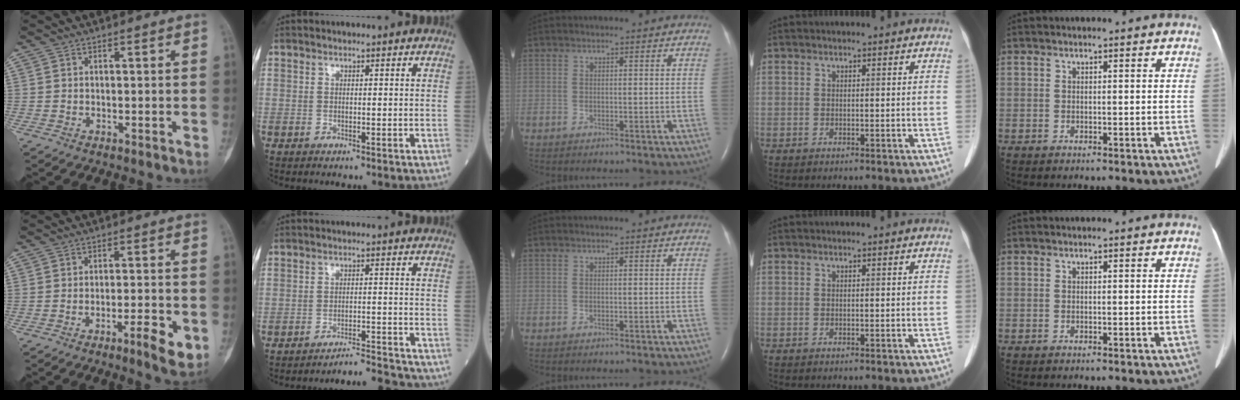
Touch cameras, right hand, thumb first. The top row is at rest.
{"thumb": {"total": 6.3, "force": [-2.6, 1.3, 5.5], "torque": [-0.082, 0.010, -0.036]}, "index": {"total": 5.6, "force": [-5.5, -0.7, -0.5], "torque": [0.014, 0.008, -0.088]}}